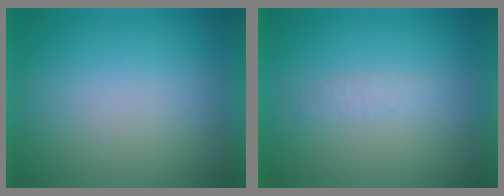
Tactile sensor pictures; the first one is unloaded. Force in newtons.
{"total": 1.4}